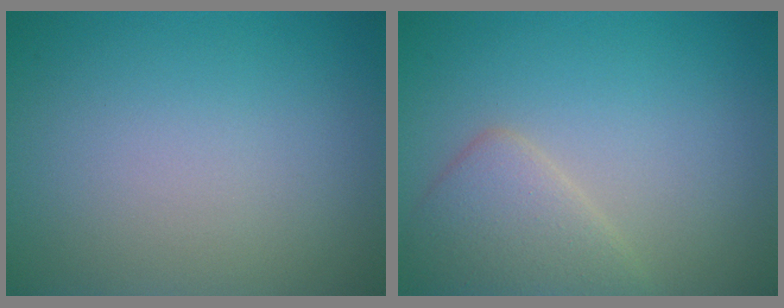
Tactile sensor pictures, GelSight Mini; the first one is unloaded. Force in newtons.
{"total": 3.2, "press": 3.2, "slide": 0.1}